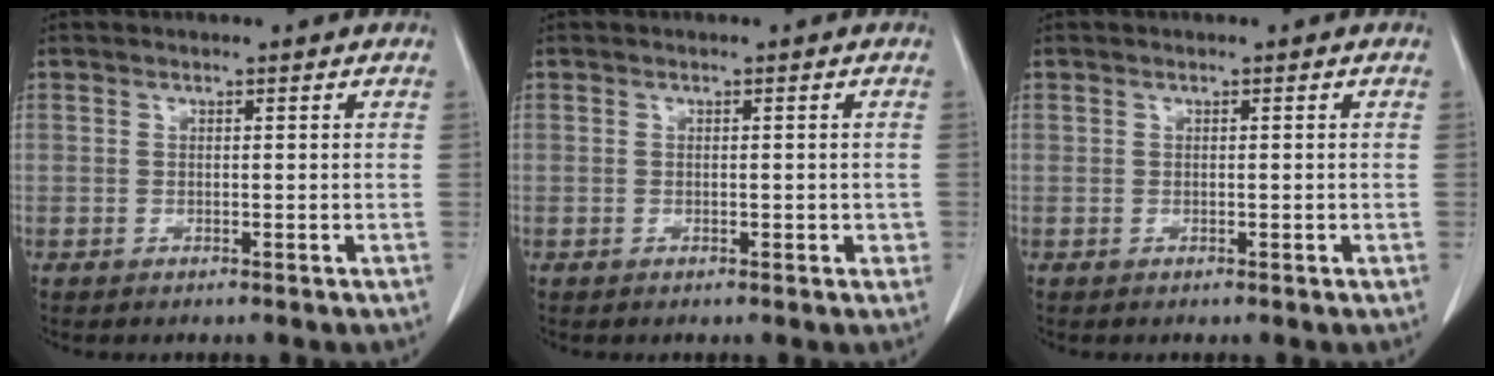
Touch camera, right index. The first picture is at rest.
{"total": 1.4, "force": [-0.3, 0.7, 1.2], "torque": [-0.013, 0.003, 0.000]}
{"total": 0.0}